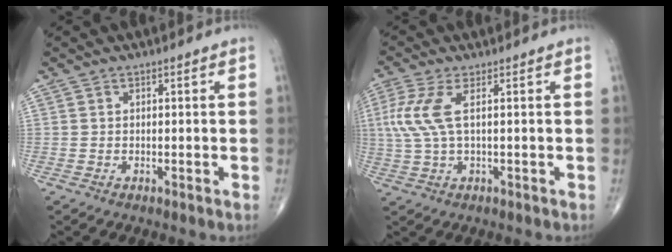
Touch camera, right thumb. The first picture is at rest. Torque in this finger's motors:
{"motor_torque": [-0.48, 0.87, 0.99, 0.23, 0.12]}